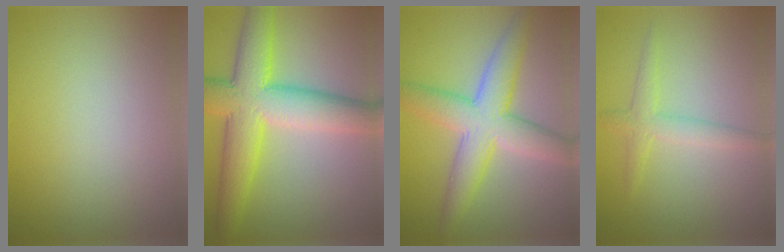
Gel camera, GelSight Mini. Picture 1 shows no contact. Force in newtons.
{"total": 9.6, "press": 9.6, "slide": 0.2}
{"total": 6.9, "press": 6.9, "slide": 0.1}
{"total": 2.2, "press": 2.2, "slide": 0.1}